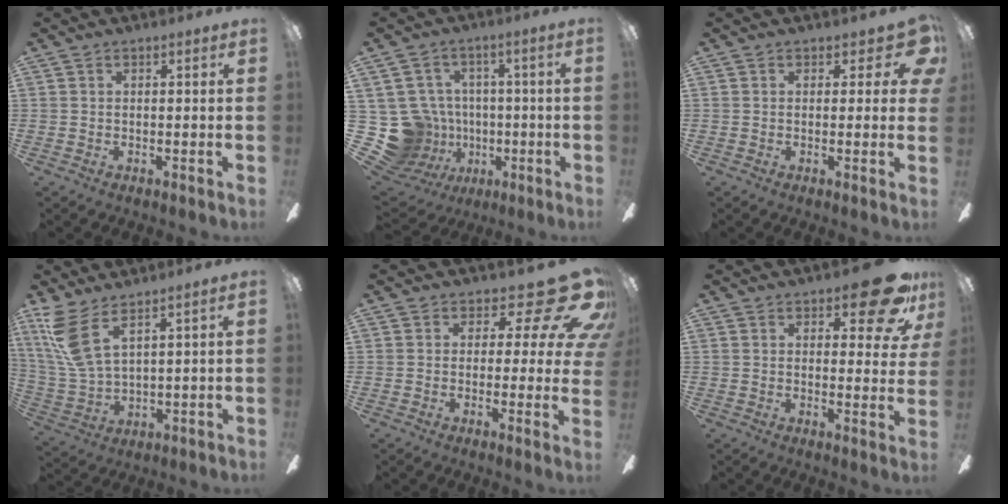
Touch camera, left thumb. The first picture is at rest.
{"total": 14.5, "force": [-2.2, 13.7, 4.3], "torque": [-0.135, 0.007, -0.011]}
{"total": 5.2, "force": [2.3, 2.9, 3.7], "torque": [-0.029, -0.012, 0.039]}
{"total": 10.4, "force": [6.2, 3.2, 7.7], "torque": [-0.179, -0.036, 0.117]}
{"total": 14.2, "force": [8.5, 5.7, 9.9], "torque": [-0.133, -0.060, 0.142]}
{"total": 14.2, "force": [8.5, 5.5, 10.0], "torque": [-0.124, -0.048, 0.142]}